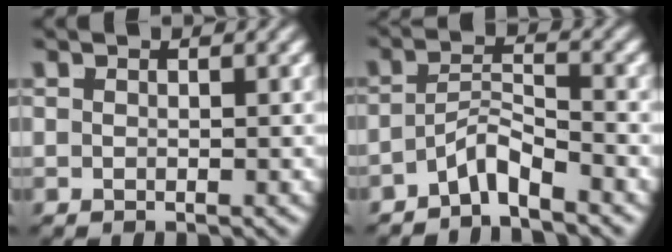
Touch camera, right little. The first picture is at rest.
{"total": 3.7, "force": [-2.9, 1.1, 2.0], "torque": [-0.030, -0.012, -0.047]}